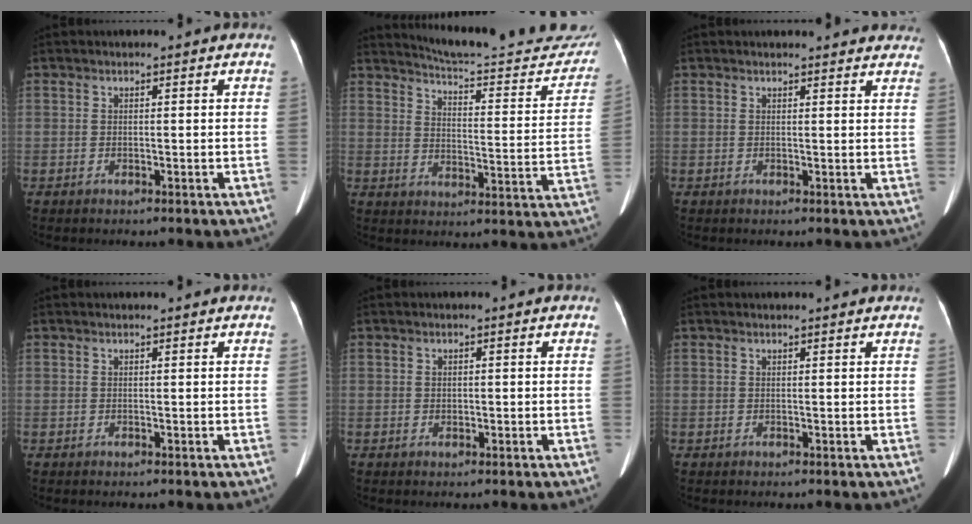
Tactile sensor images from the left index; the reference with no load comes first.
{"total": 23.6, "force": [22.3, 3.1, 6.9], "torque": [-0.083, -0.080, 0.271]}
{"total": 10.9, "force": [10.2, 2.4, 2.9], "torque": [-0.011, 0.007, 0.099]}
{"total": 1.2, "force": [1.1, 0.0, 0.4], "torque": [-0.009, 0.011, 0.016]}
{"total": 0.8, "force": [0.0, 0.6, 0.5], "torque": [-0.009, 0.000, 0.000]}
{"total": 2.5, "force": [2.3, 0.2, 0.7], "torque": [-0.011, 0.014, 0.027]}